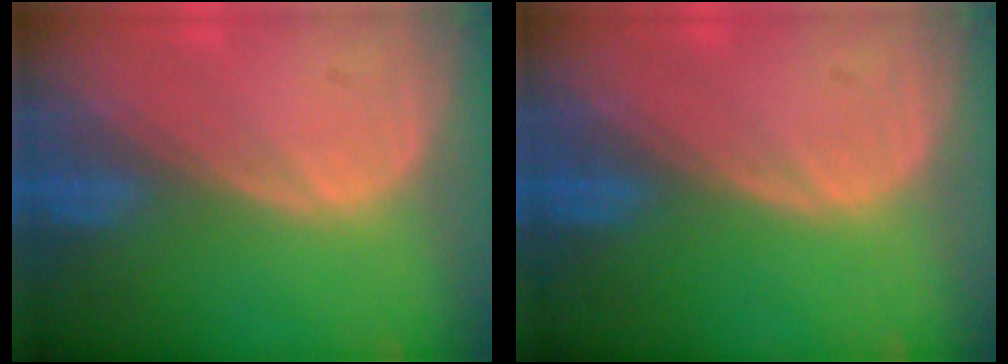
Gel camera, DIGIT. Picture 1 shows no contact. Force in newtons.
{"total": 0.0}